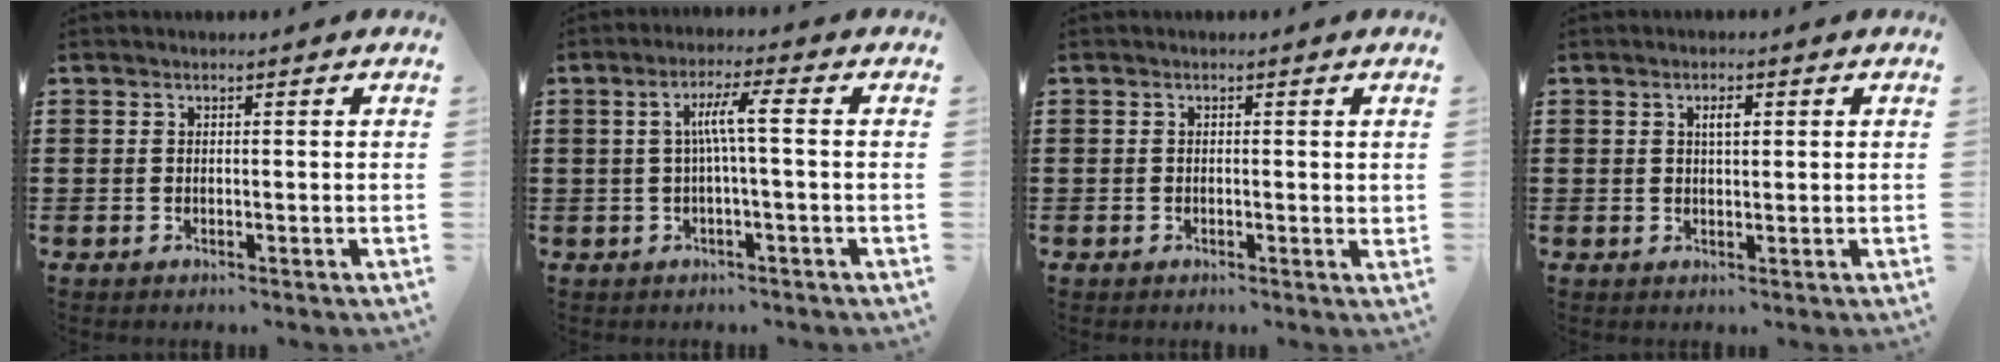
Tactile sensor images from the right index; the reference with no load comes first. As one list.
[{"total": 5.2, "force": [0.1, 0.3, 5.1], "torque": [-0.098, 0.005, -0.005]}, {"total": 0.5, "force": [0.0, 0.5, 0.1], "torque": [-0.003, 0.002, -0.001]}, {"total": 2.0, "force": [0.6, 0.7, 1.8], "torque": [-0.029, 0.002, 0.007]}]